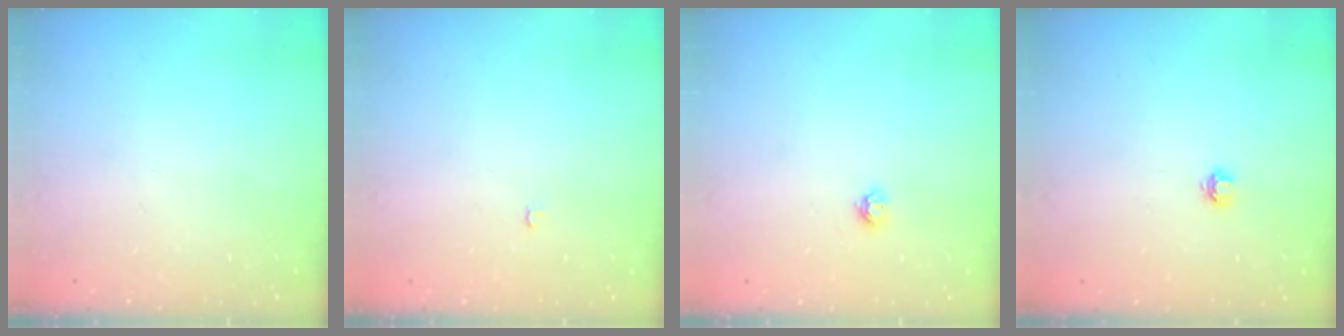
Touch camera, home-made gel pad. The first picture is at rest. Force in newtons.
{"total": 2.1, "press": 2.1, "slide": 0.2}
{"total": 3.8, "press": 3.8, "slide": 0.5}
{"total": 3.9, "press": 3.9, "slide": 0.5}